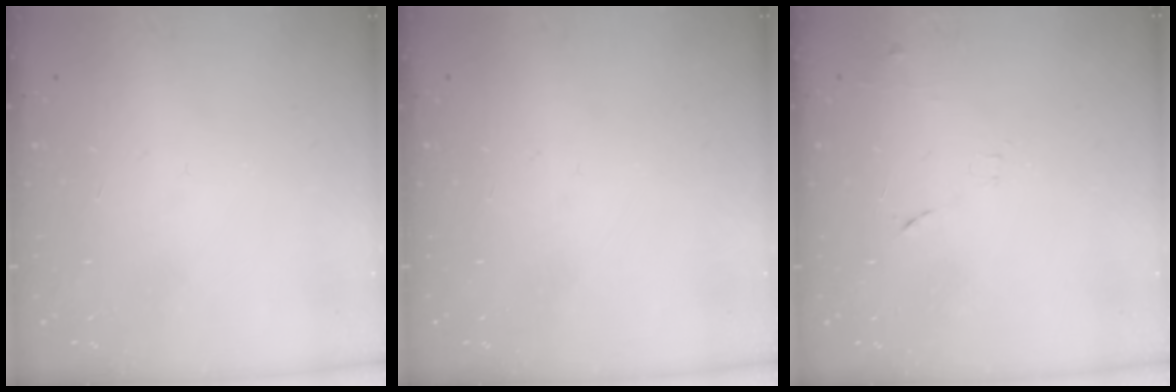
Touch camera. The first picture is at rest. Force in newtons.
{"total": 0.0}
{"total": 9.2, "press": 9.1, "slide": 0.7}